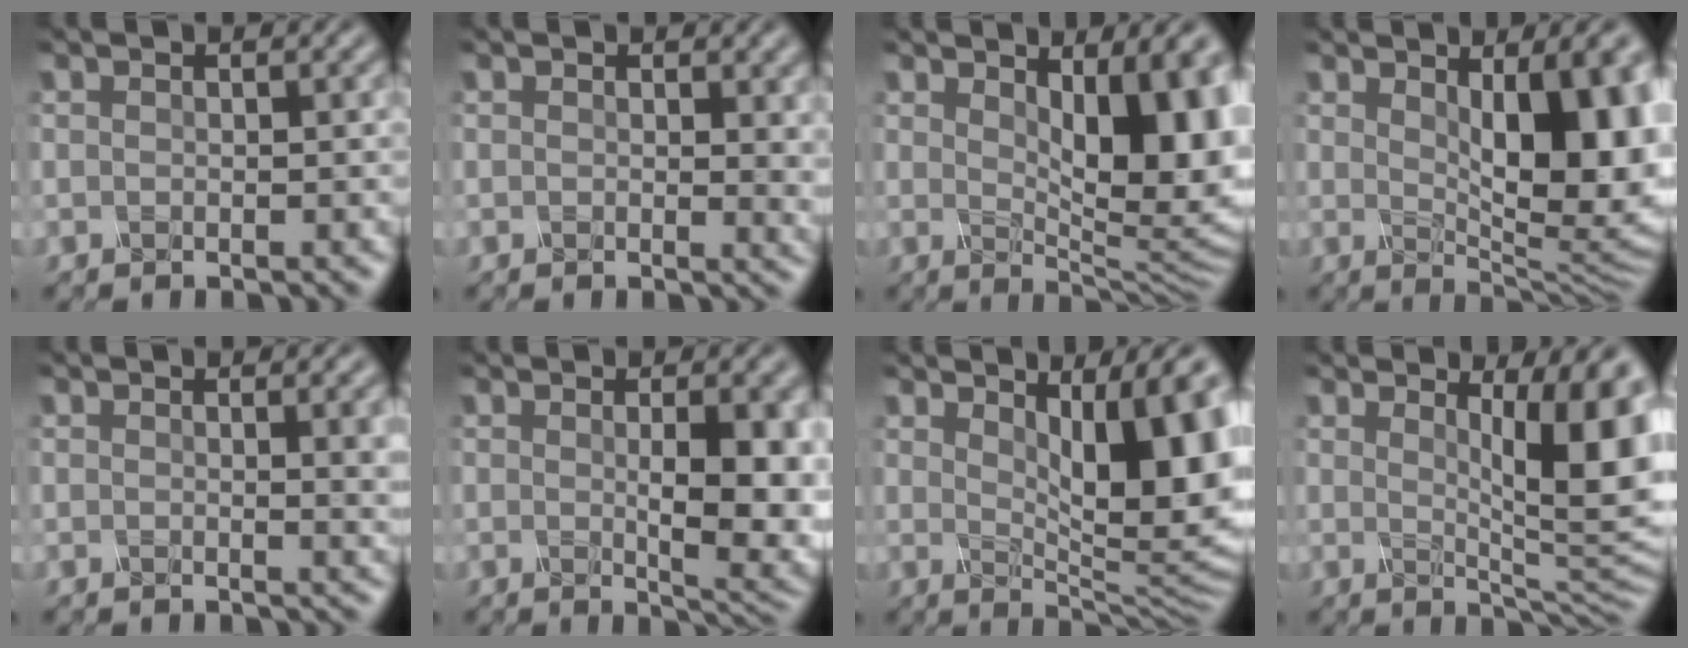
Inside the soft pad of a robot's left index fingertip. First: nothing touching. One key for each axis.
{"total": 2.6, "fx": 0.8, "fy": 0.9, "fz": 2.3, "tx": -0.022, "ty": 0.001, "tz": 0.014}
{"total": 9.7, "fx": 2.1, "fy": 3.5, "fz": 8.8, "tx": -0.111, "ty": -0.015, "tz": 0.037}
{"total": 10.7, "fx": 1.9, "fy": 3.8, "fz": 9.8, "tx": -0.120, "ty": -0.013, "tz": 0.034}
{"total": 3.5, "fx": 0.7, "fy": 1.1, "fz": 3.2, "tx": -0.029, "ty": 0.001, "tz": 0.010}
{"total": 7.2, "fx": 0.1, "fy": 1.7, "fz": 7.0, "tx": -0.094, "ty": -0.007, "tz": 0.008}
{"total": 10.3, "fx": 2.8, "fy": 3.2, "fz": 9.4, "tx": -0.120, "ty": -0.013, "tz": 0.051}
{"total": 9.9, "fx": 2.6, "fy": 2.4, "fz": 9.2, "tx": -0.109, "ty": -0.010, "tz": 0.044}